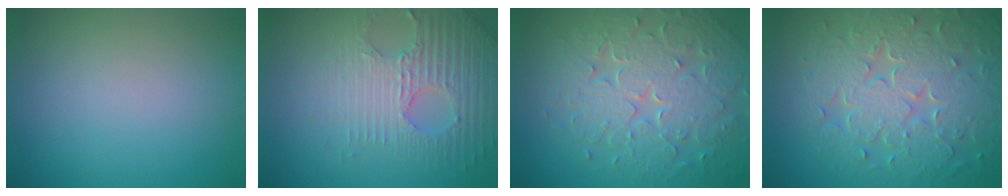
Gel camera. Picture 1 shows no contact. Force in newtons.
{"total": 4.5, "press": 4.1, "slide": 1.8}
{"total": 7.9, "press": 5.7, "slide": 5.5}
{"total": 8.9, "press": 6.4, "slide": 6.2}